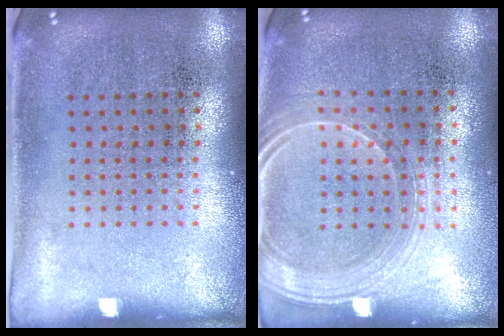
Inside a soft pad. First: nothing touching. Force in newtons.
{"total": 1.7, "press": 1.5, "slide": 0.8}